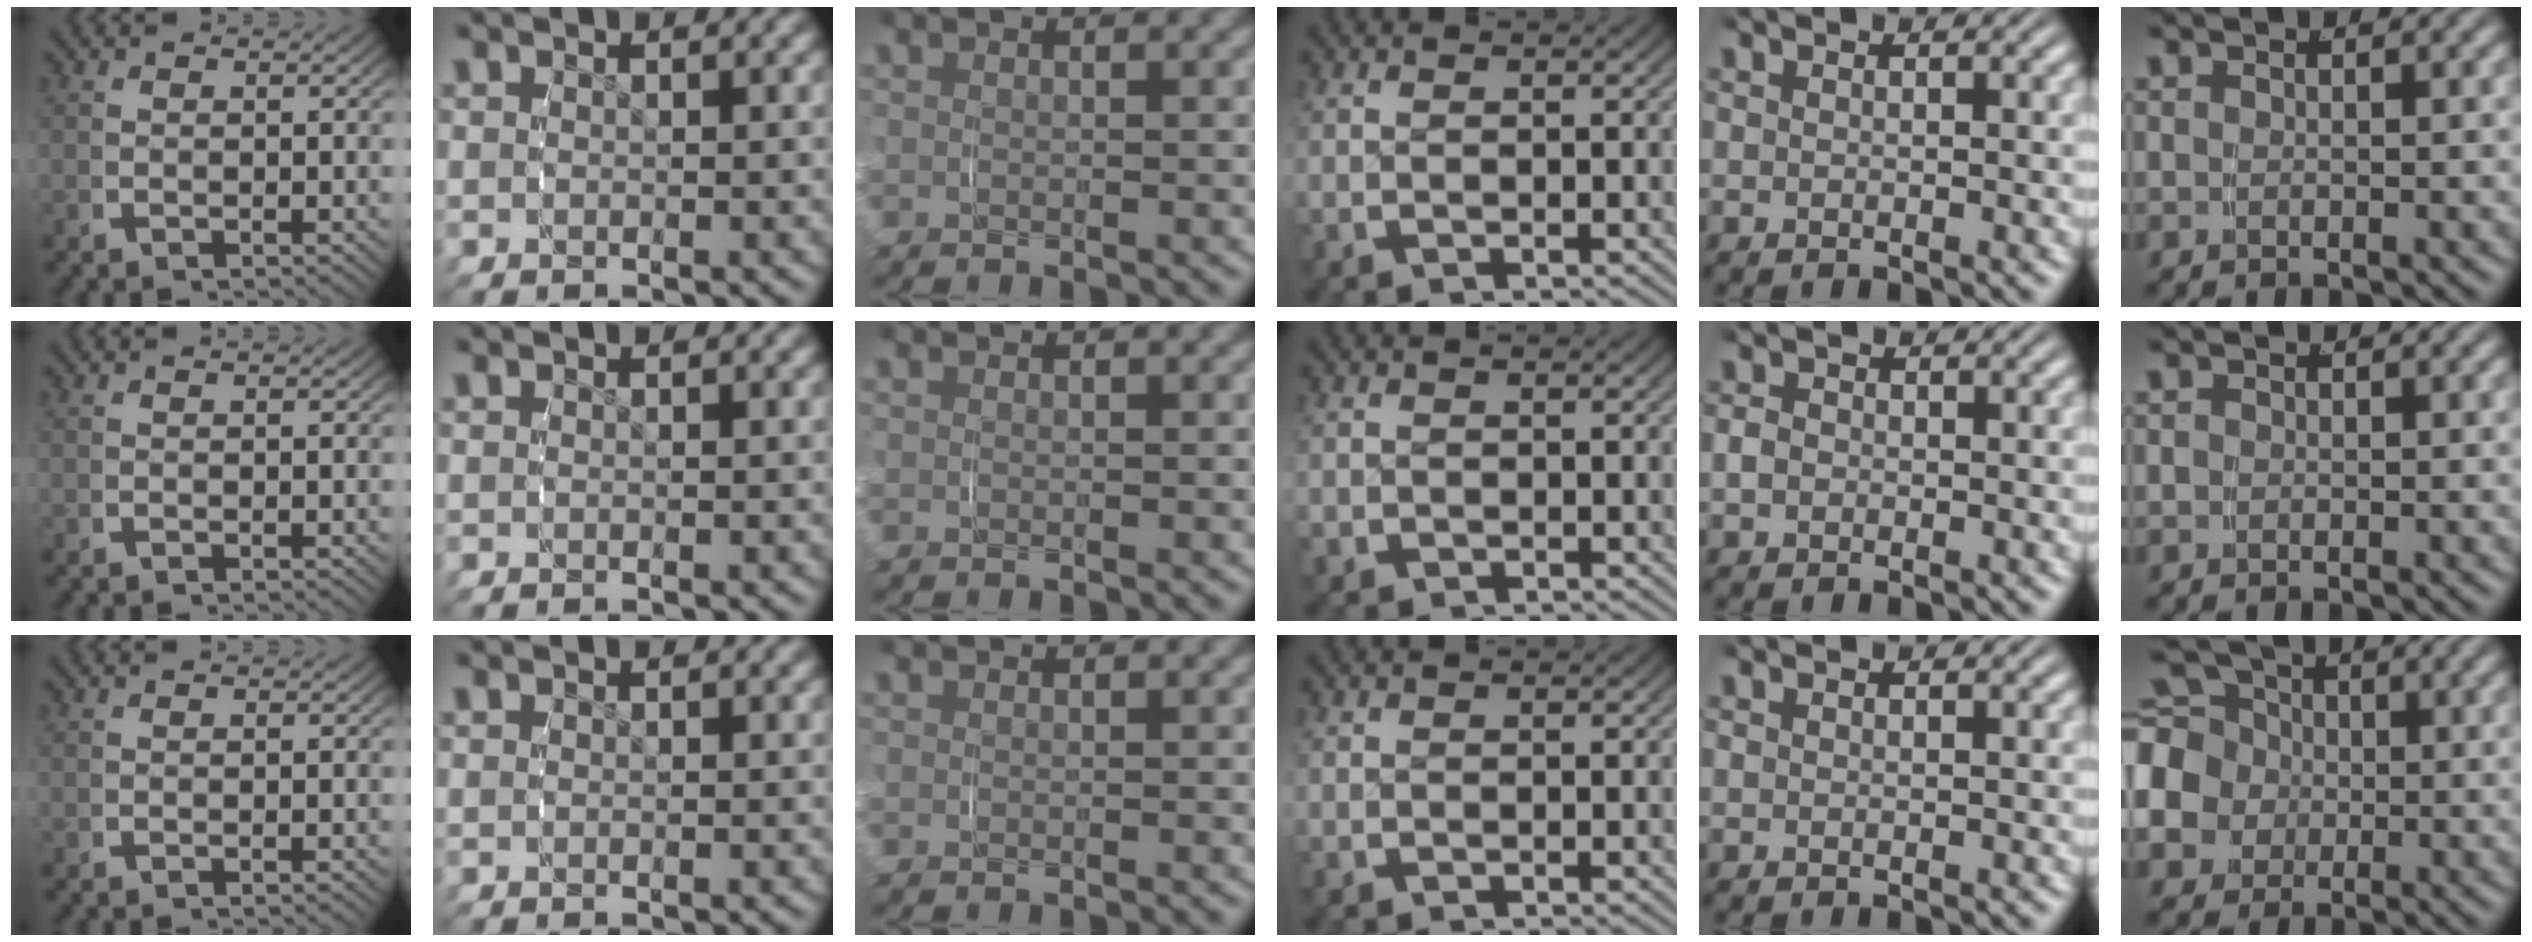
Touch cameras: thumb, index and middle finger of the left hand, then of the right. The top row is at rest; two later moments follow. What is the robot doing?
{"motion": "grasp_and_lifting", "object": "paper towel"}